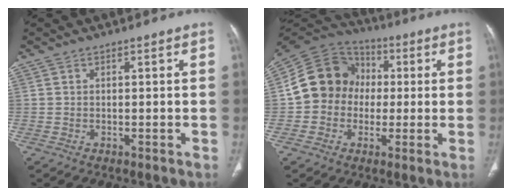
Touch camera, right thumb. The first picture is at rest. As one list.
[{"total": 13.5, "force": [0.0, 12.1, 6.0], "torque": [-0.085, 0.031, -0.011]}]